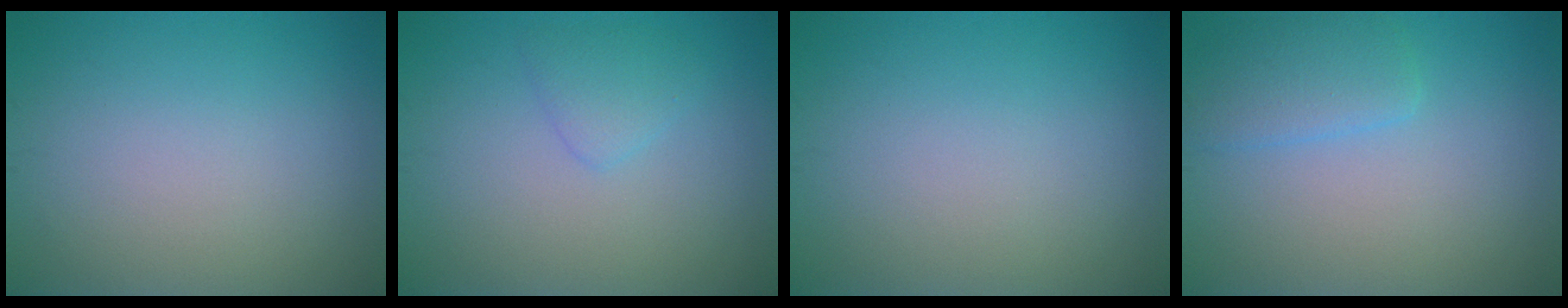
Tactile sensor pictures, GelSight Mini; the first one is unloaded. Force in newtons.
{"total": 1.6, "press": 1.6, "slide": 0.1}
{"total": 0.0}
{"total": 2.7, "press": 2.7, "slide": 0.0}